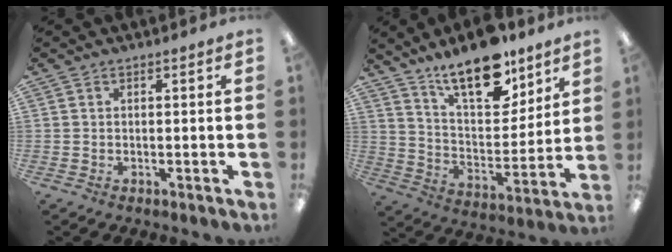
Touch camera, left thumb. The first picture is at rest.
{"total": 17.1, "force": [13.1, 6.5, 8.8], "torque": [-0.153, -0.081, 0.228]}